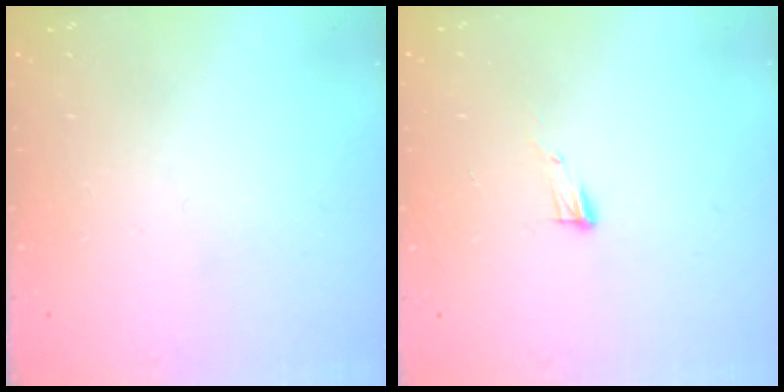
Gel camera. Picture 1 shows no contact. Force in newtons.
{"total": 4.8, "press": 4.8, "slide": 0.6}